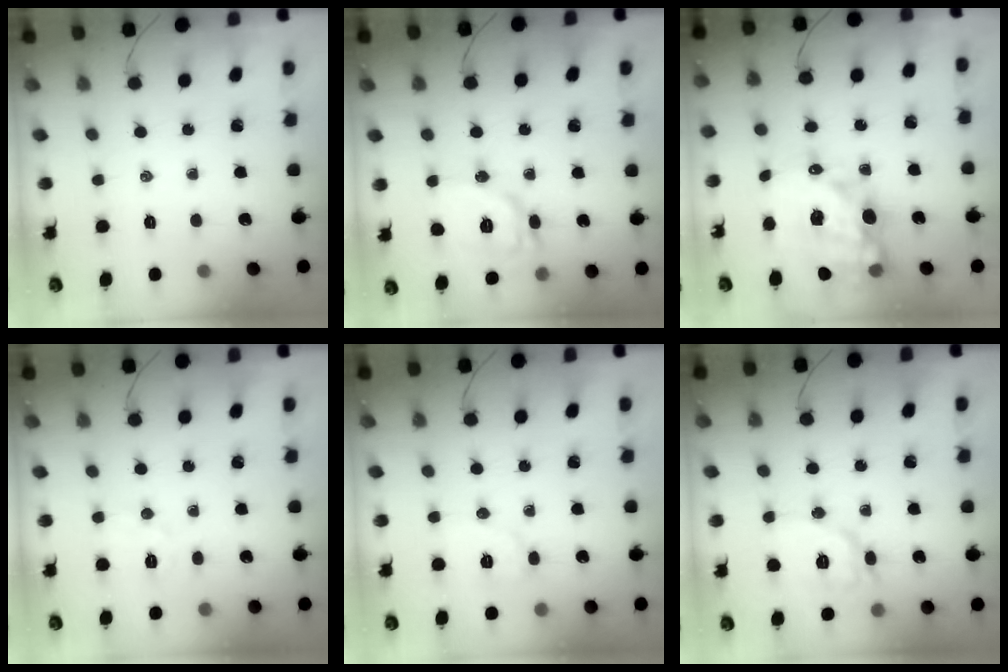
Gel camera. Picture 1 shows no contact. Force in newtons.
{"total": 12.4, "press": 12.4, "slide": 0.4}
{"total": 20.3, "press": 19.7, "slide": 4.9}
{"total": 5.7, "press": 5.6, "slide": 1.2}
{"total": 6.8, "press": 6.8, "slide": 0.6}
{"total": 11.7, "press": 11.7, "slide": 0.6}